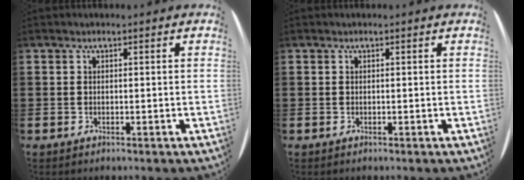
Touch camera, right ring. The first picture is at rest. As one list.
[{"total": 0.0}]